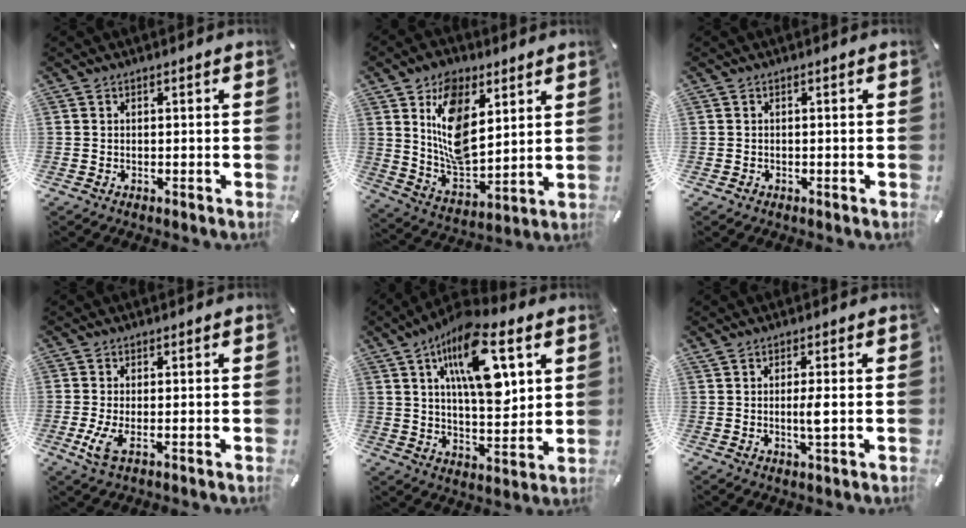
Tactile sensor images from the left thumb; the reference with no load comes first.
{"total": 14.0, "force": [6.0, 8.8, 9.1], "torque": [-0.189, -0.019, 0.114]}
{"total": 0.6, "force": [-0.3, 0.5, 0.1], "torque": [-0.001, 0.004, -0.007]}
{"total": 4.2, "force": [-0.6, 1.3, 4.0], "torque": [-0.094, -0.014, -0.013]}
{"total": 17.7, "force": [8.0, 7.6, 13.8], "torque": [-0.233, -0.022, 0.131]}
{"total": 3.6, "force": [0.3, 0.3, 3.6], "torque": [-0.067, -0.005, 0.002]}